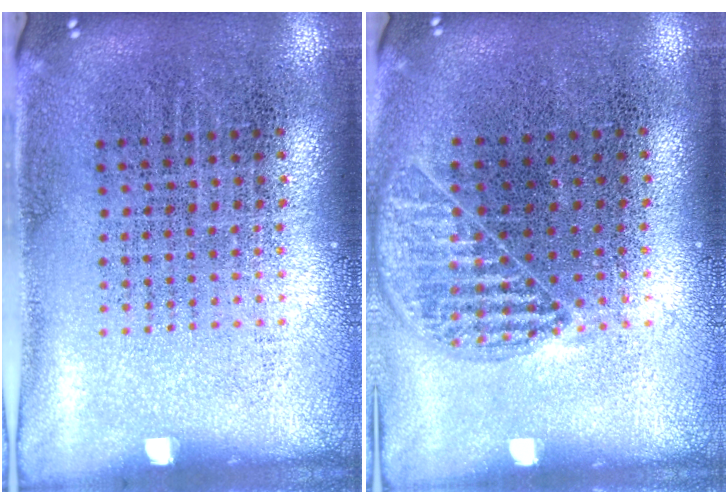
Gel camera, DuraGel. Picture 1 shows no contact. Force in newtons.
{"total": 1.0, "press": 1.0, "slide": 0.3}